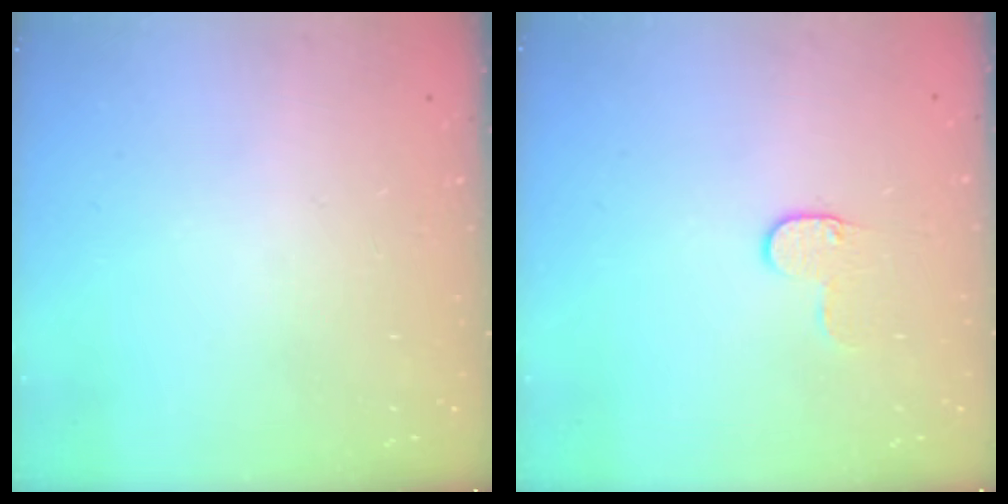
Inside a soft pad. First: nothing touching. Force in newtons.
{"total": 5.1, "press": 5.1, "slide": 0.5}